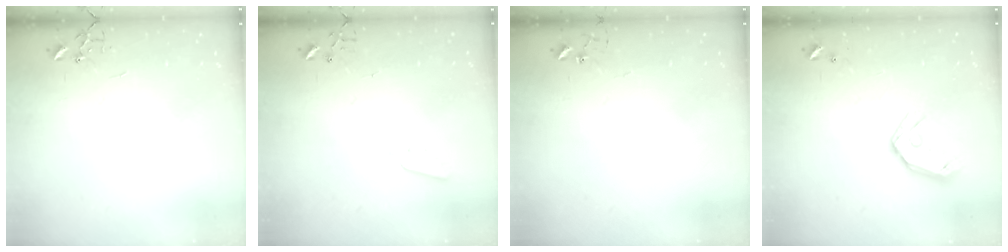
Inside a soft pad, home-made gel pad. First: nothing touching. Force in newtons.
{"total": 2.5, "press": 2.5, "slide": 0.4}
{"total": 5.2, "press": 5.2, "slide": 0.4}
{"total": 11.2, "press": 11.0, "slide": 1.8}